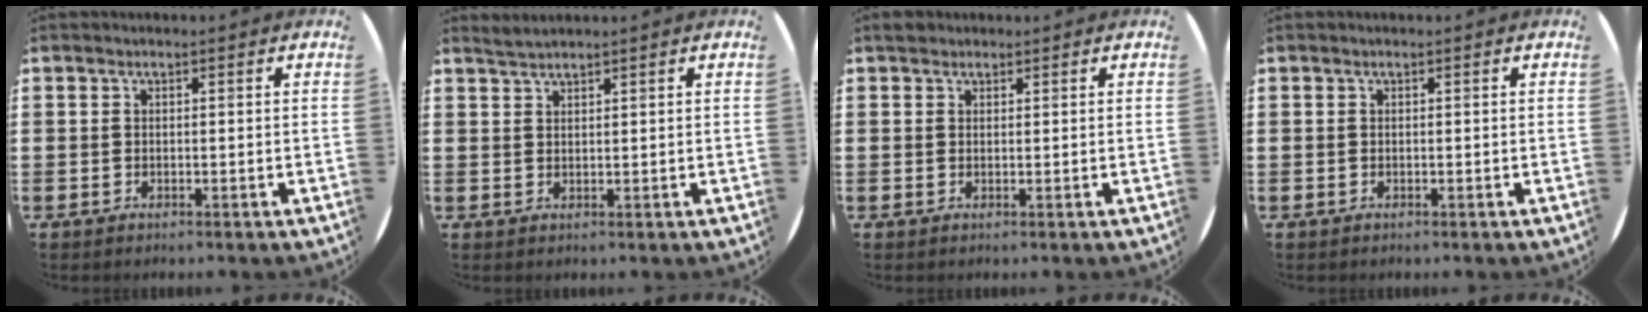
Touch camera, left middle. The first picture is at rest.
{"total": 1.4, "force": [1.4, -0.2, 0.1], "torque": [-0.003, 0.001, 0.027]}
{"total": 1.3, "force": [1.1, 0.6, 0.1], "torque": [0.004, 0.001, 0.021]}
{"total": 0.0}